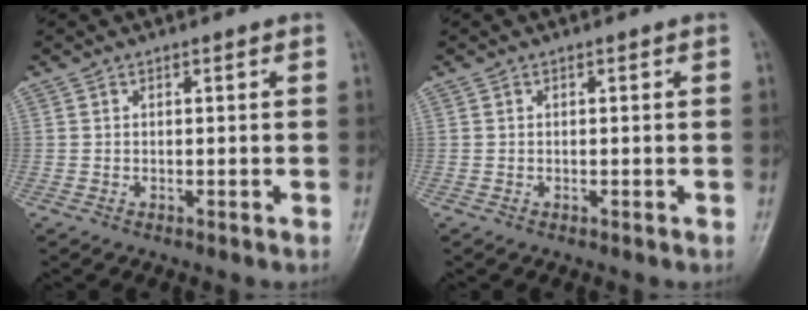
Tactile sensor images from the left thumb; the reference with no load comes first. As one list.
[{"total": 0.0}]